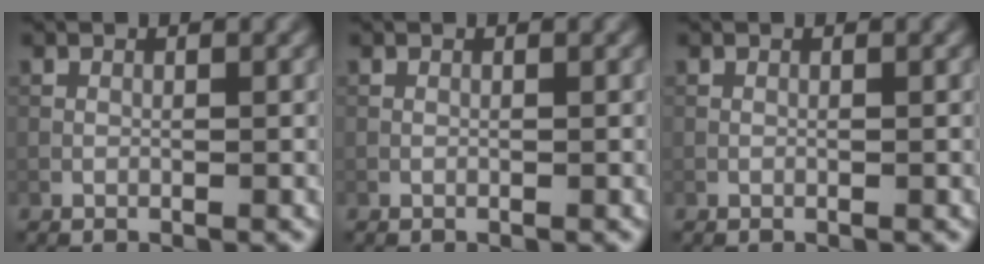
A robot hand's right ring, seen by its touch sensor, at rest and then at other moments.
{"total": 0.0}
{"total": 0.0}